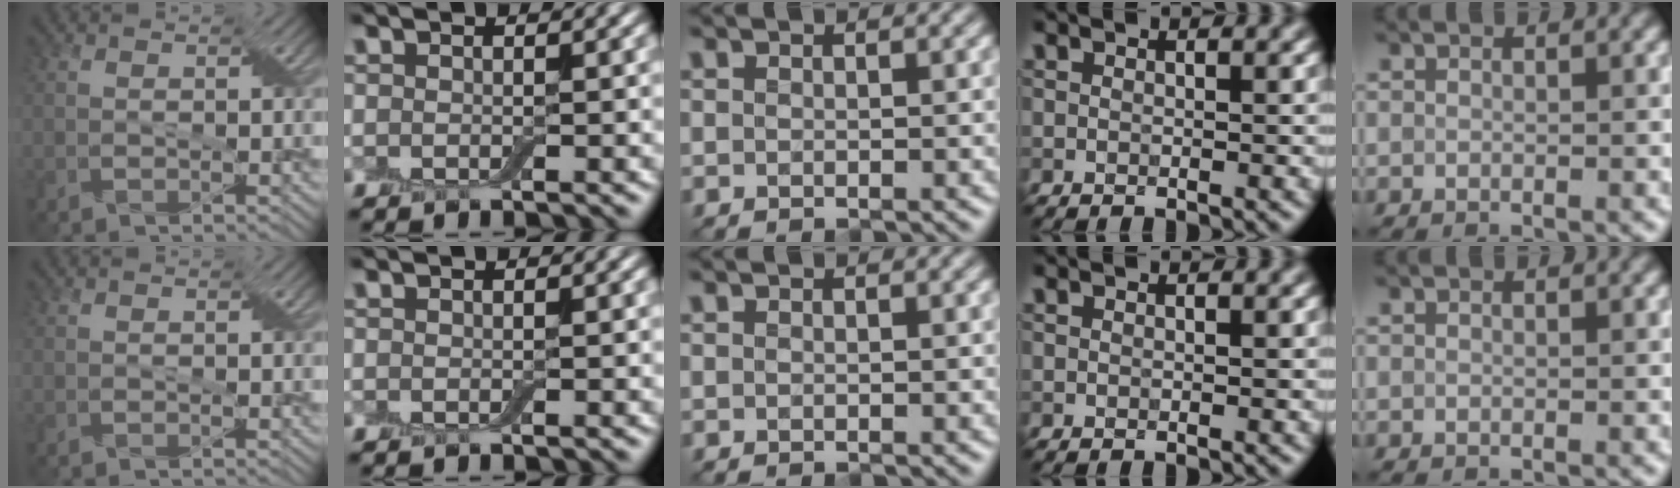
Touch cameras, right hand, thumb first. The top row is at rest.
{}